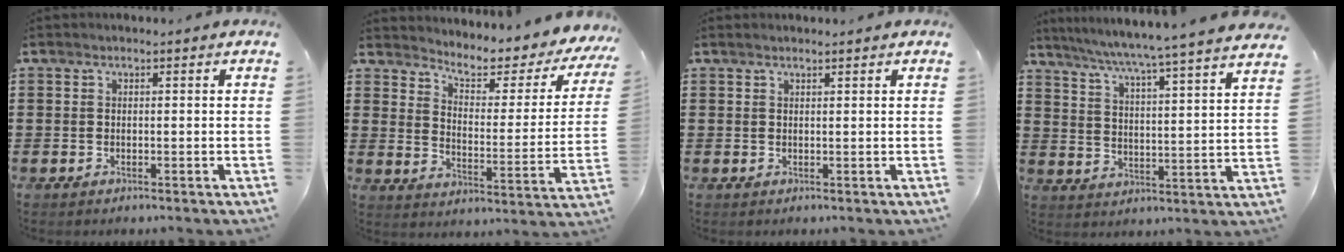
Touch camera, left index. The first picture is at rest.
{"total": 5.0, "force": [4.1, 1.5, 2.4], "torque": [-0.056, -0.035, 0.059]}
{"total": 0.7, "force": [0.6, 0.0, 0.4], "torque": [-0.008, -0.001, 0.011]}
{"total": 5.3, "force": [4.6, -1.6, 2.1], "torque": [-0.062, -0.048, 0.068]}